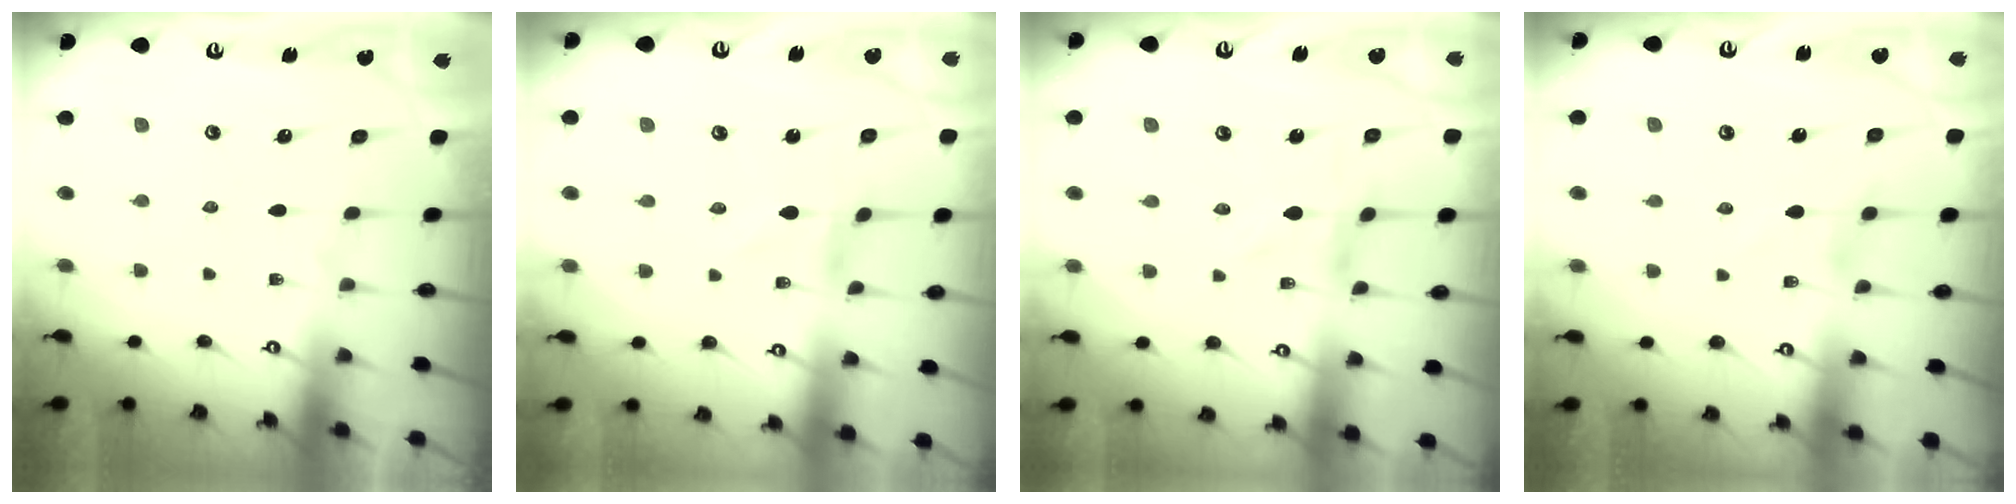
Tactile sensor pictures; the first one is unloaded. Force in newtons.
{"total": 1.1, "press": 1.1, "slide": 0.1}
{"total": 0.0}
{"total": 1.5, "press": 1.5, "slide": 0.4}